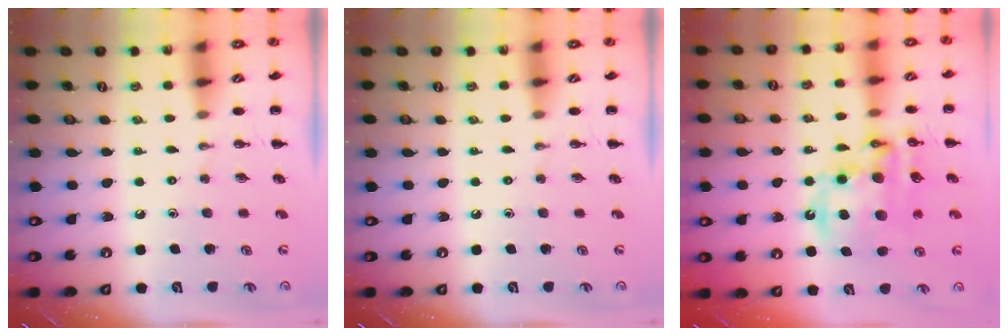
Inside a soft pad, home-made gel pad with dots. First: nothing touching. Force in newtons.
{"total": 0.0}
{"total": 17.5, "press": 16.9, "slide": 4.2}